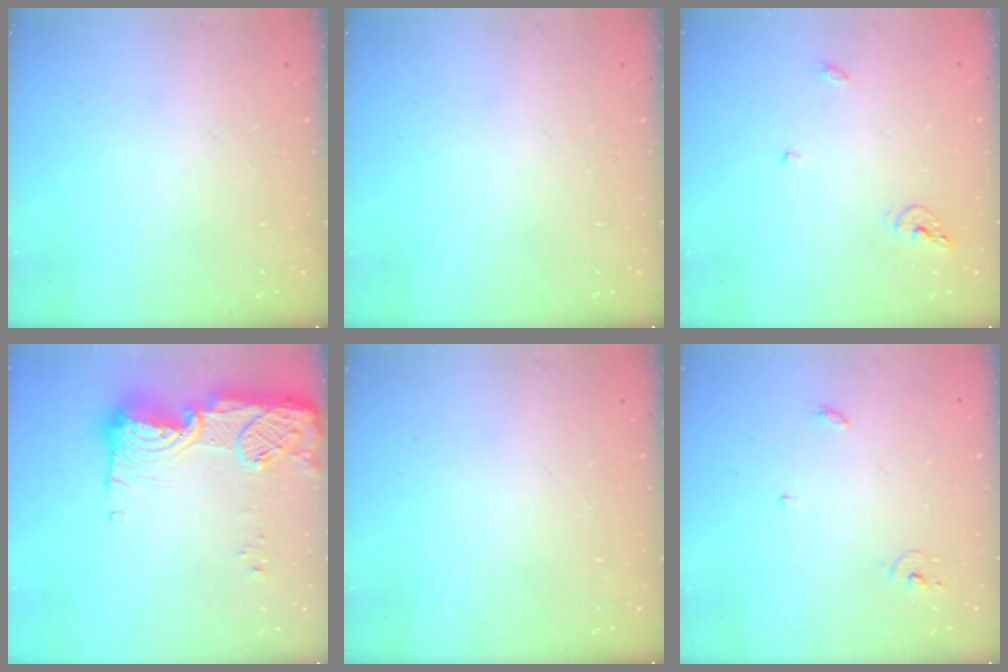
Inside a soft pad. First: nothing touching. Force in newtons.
{"total": 0.0}
{"total": 5.8, "press": 5.8, "slide": 0.2}
{"total": 21.0, "press": 20.1, "slide": 6.1}
{"total": 0.0}
{"total": 3.8, "press": 3.8, "slide": 0.2}